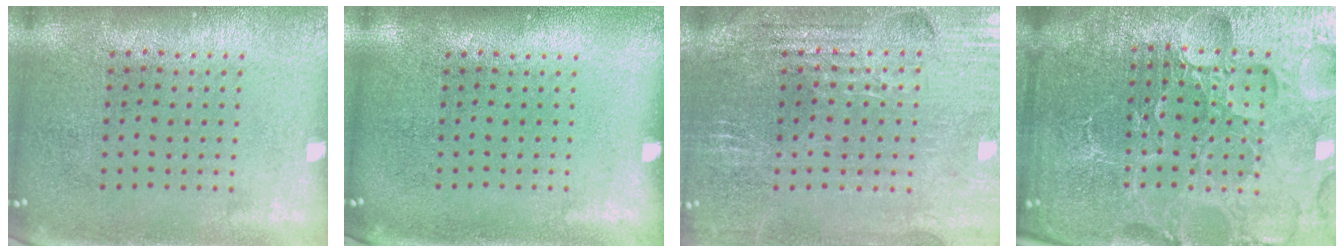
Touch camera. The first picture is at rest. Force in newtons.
{"total": 0.0}
{"total": 2.8, "press": 2.7, "slide": 0.5}
{"total": 6.5, "press": 5.8, "slide": 3.0}